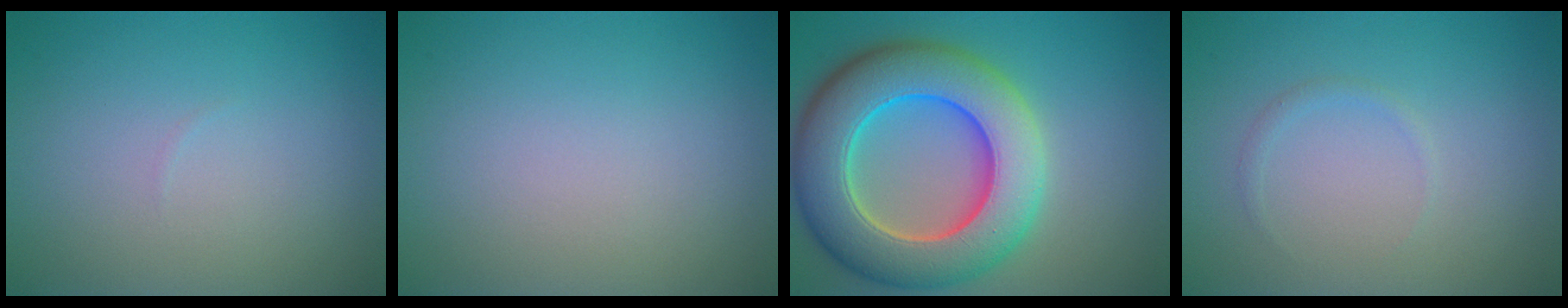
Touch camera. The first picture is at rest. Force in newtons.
{"total": 0.0}
{"total": 11.6, "press": 11.6, "slide": 0.7}
{"total": 0.7, "press": 0.7, "slide": 0.1}